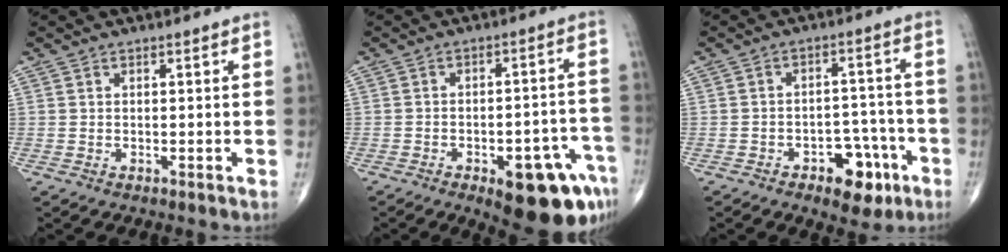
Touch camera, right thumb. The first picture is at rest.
{"total": 15.8, "force": [-8.2, 6.0, 12.2], "torque": [-0.106, 0.048, -0.094]}
{"total": 9.3, "force": [-4.9, 5.2, 6.0], "torque": [-0.048, 0.038, -0.065]}